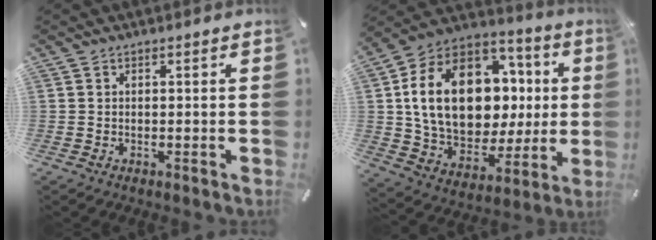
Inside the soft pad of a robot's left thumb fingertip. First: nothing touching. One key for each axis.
{"total": 22.7, "fx": 3.7, "fy": 16.1, "fz": 15.6, "tx": -0.299, "ty": -0.017, "tz": 0.073}